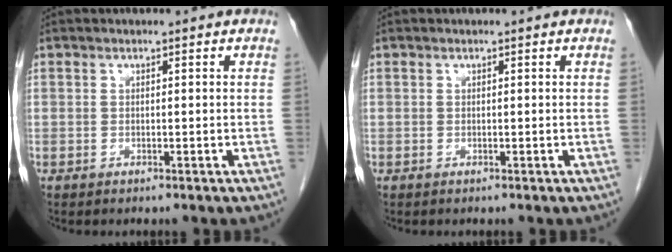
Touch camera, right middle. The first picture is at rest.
{"total": 0.0}